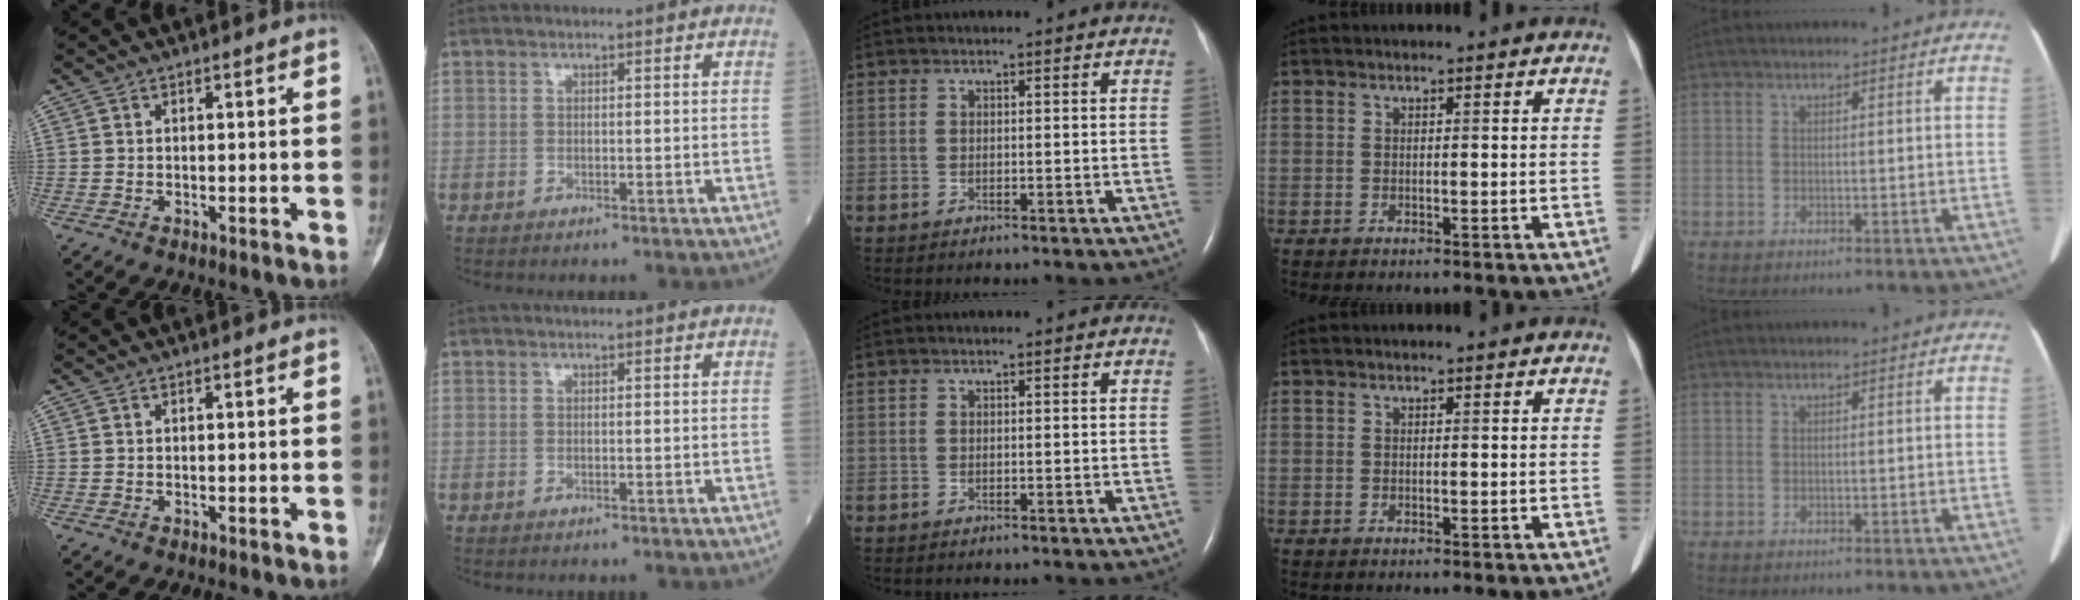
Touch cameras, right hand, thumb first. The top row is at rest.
{}